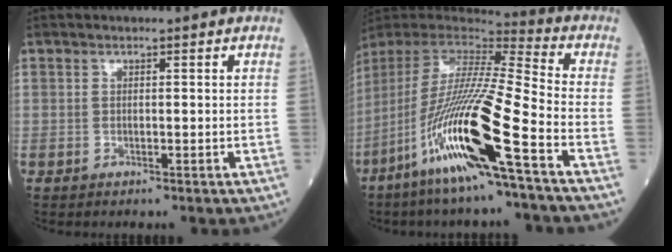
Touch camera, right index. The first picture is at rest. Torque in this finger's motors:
{"motor_torque": [1.70, -0.44, 1.05, 0.21]}